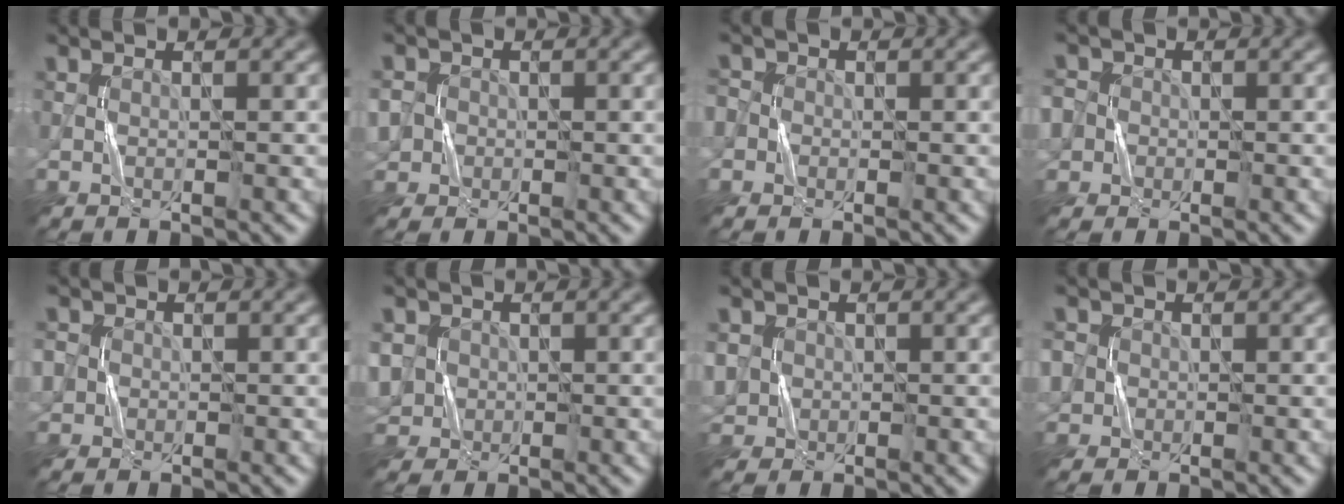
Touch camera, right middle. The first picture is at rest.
{"total": 4.8, "force": [-0.7, 4.5, 1.5], "torque": [-0.035, 0.018, -0.039]}
{"total": 2.3, "force": [0.3, 2.2, 0.6], "torque": [0.006, 0.010, -0.023]}
{"total": 4.6, "force": [0.3, 4.4, 1.5], "torque": [-0.027, 0.029, -0.025]}
{"total": 3.1, "force": [0.4, 2.9, 1.0], "torque": [-0.015, 0.018, -0.012]}
{"total": 5.6, "force": [-0.3, 5.2, 2.2], "torque": [-0.055, 0.025, -0.030]}
{"total": 3.8, "force": [0.0, 3.6, 1.1], "torque": [-0.030, 0.015, -0.011]}
{"total": 3.9, "force": [0.6, 3.7, 1.3], "torque": [-0.027, 0.023, -0.011]}